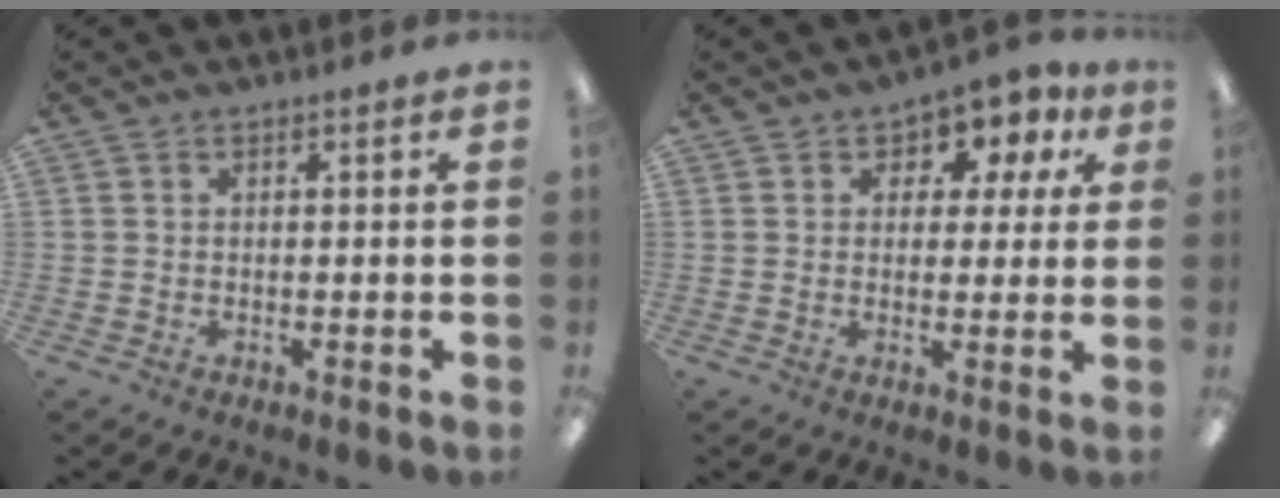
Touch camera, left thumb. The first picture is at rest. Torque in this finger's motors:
{"motor_torque": [-0.18, 0.38, -0.28, 0.13, 0.03]}